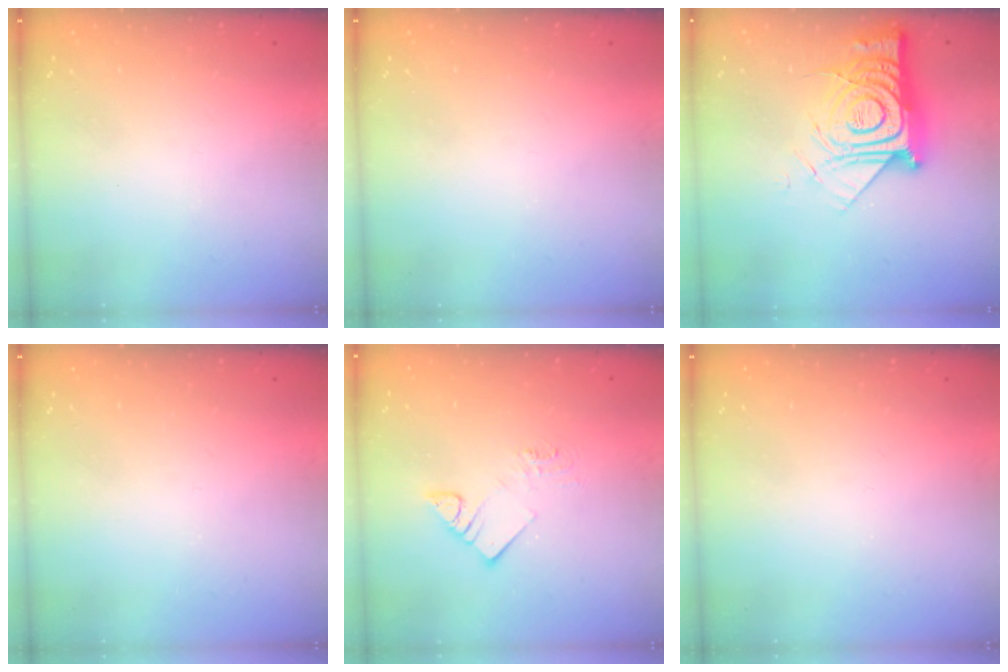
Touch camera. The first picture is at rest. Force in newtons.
{"total": 0.0}
{"total": 17.4, "press": 17.3, "slide": 1.7}
{"total": 0.0}
{"total": 6.3, "press": 6.3, "slide": 0.3}
{"total": 0.0}